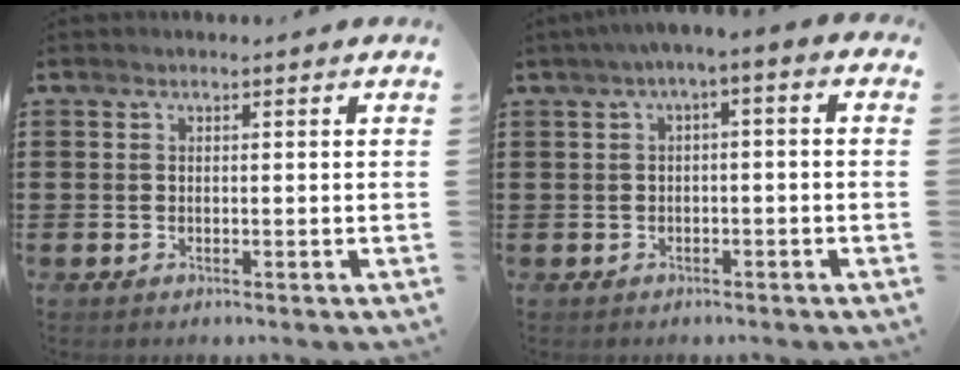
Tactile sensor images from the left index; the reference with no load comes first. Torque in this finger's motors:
{"motor_torque": [2.14, 0.00, 0.71, 0.21]}